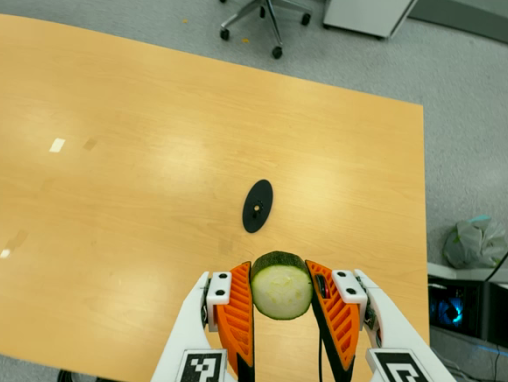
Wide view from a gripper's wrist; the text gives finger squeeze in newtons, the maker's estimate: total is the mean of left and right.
{"total": 13.3, "left": 13.9, "right": 12.8}